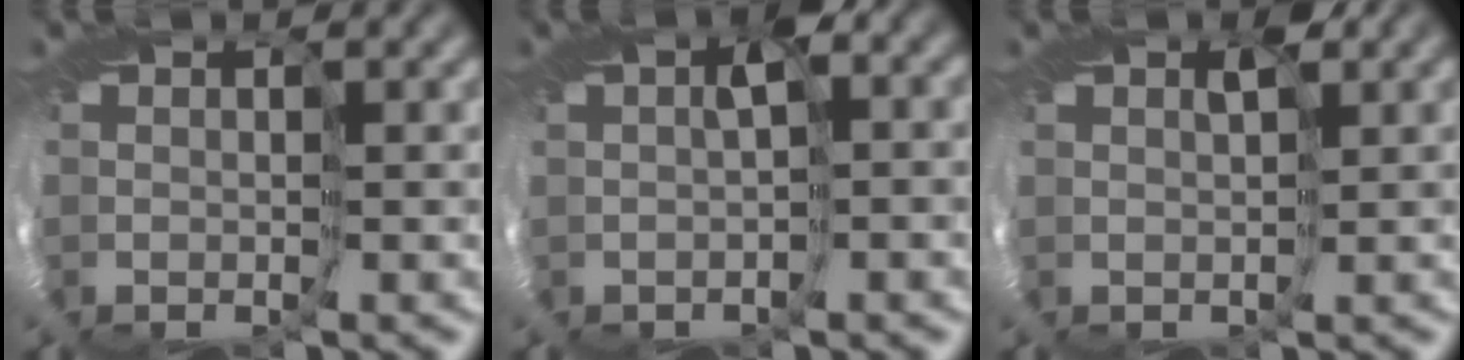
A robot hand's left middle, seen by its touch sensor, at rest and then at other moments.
{"total": 2.6, "force": [0.1, 1.2, 2.3], "torque": [-0.042, 0.001, 0.006]}
{"total": 2.0, "force": [1.0, 0.9, 1.5], "torque": [-0.016, 0.014, 0.008]}